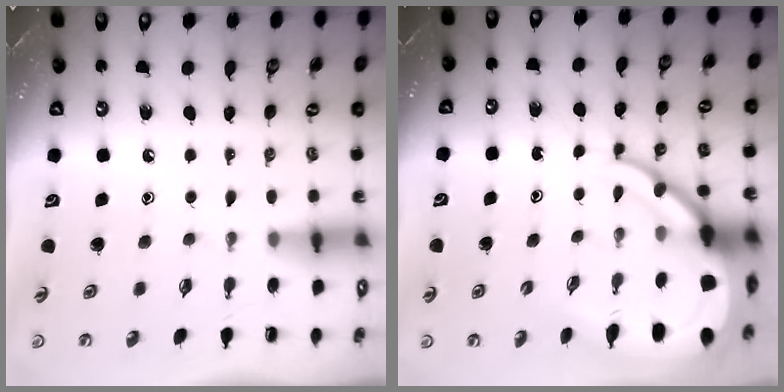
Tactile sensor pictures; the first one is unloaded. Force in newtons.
{"total": 13.1, "press": 13.0, "slide": 1.3}